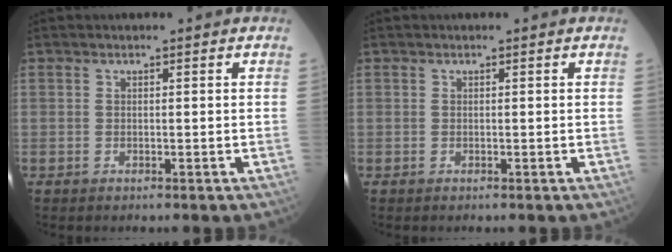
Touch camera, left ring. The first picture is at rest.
{"total": 0.0}